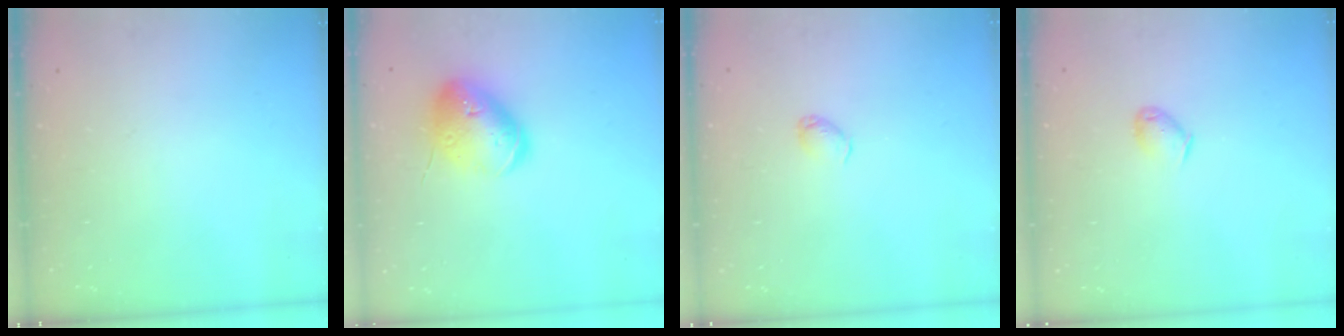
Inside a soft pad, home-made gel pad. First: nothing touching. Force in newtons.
{"total": 15.5, "press": 15.3, "slide": 2.4}
{"total": 2.9, "press": 2.9, "slide": 0.5}
{"total": 4.3, "press": 4.2, "slide": 0.8}